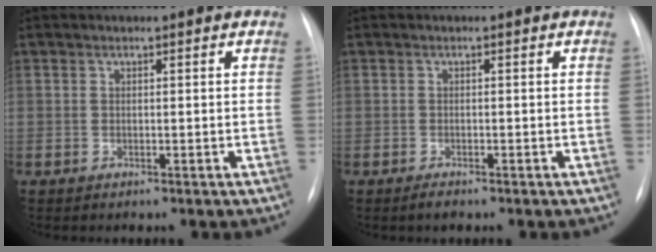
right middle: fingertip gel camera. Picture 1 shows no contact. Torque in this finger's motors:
{"motor_torque": [-0.05, 0.01, -0.02, 0.00]}